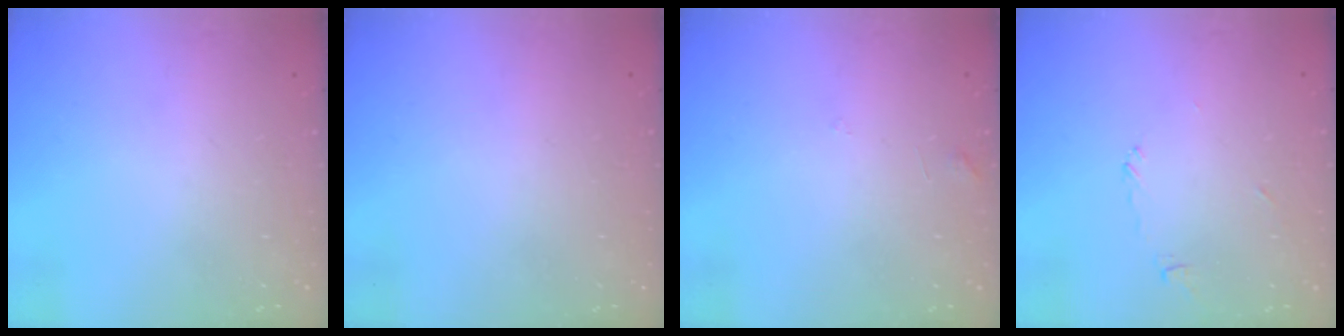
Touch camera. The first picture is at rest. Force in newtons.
{"total": 1.9, "press": 1.9, "slide": 0.1}
{"total": 3.4, "press": 3.4, "slide": 0.3}
{"total": 4.1, "press": 4.1, "slide": 0.1}